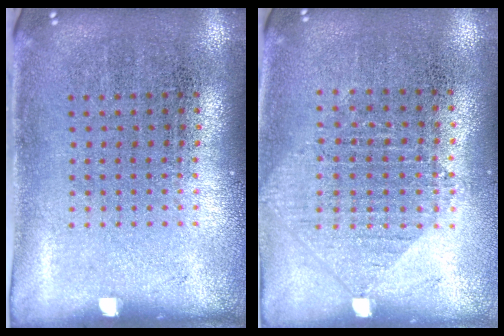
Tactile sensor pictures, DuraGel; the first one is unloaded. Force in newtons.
{"total": 0.9, "press": 0.9, "slide": 0.2}